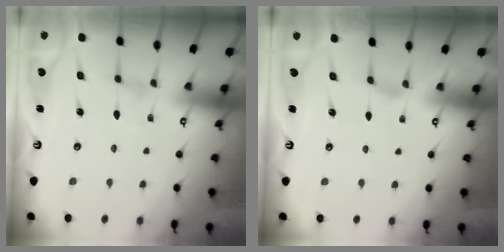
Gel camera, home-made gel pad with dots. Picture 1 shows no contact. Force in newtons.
{"total": 0.0}